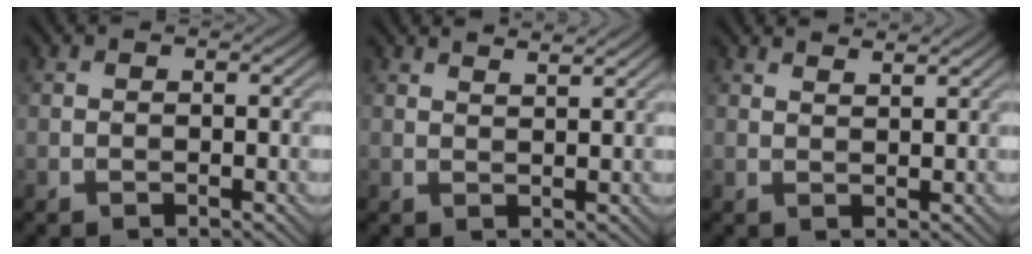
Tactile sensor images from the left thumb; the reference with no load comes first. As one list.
[{"total": 2.5, "force": [2.2, 0.3, 1.2], "torque": [-0.020, -0.001, 0.036]}, {"total": 2.3, "force": [2.0, 0.2, 1.0], "torque": [-0.019, -0.004, 0.038]}]